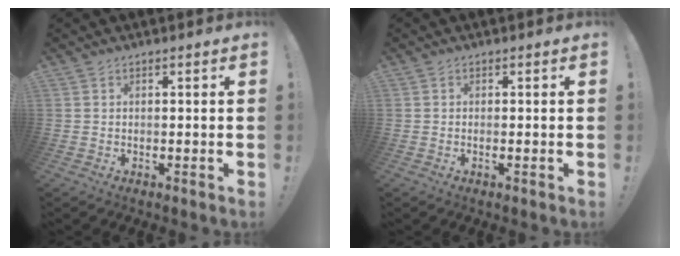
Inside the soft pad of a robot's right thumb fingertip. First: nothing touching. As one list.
[{"total": 0.5, "force": [-0.1, -0.2, 0.5], "torque": [-0.001, -0.005, -0.004]}]